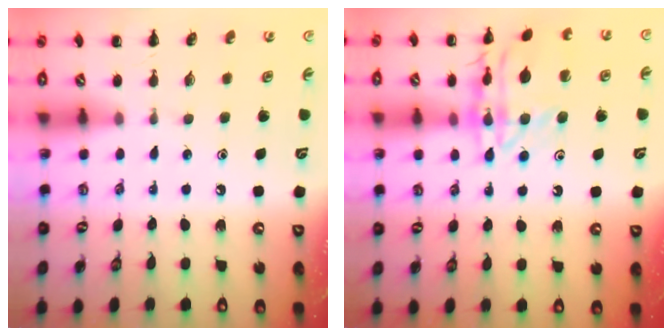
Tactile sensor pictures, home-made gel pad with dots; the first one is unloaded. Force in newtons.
{"total": 16.1, "press": 16.1, "slide": 0.8}